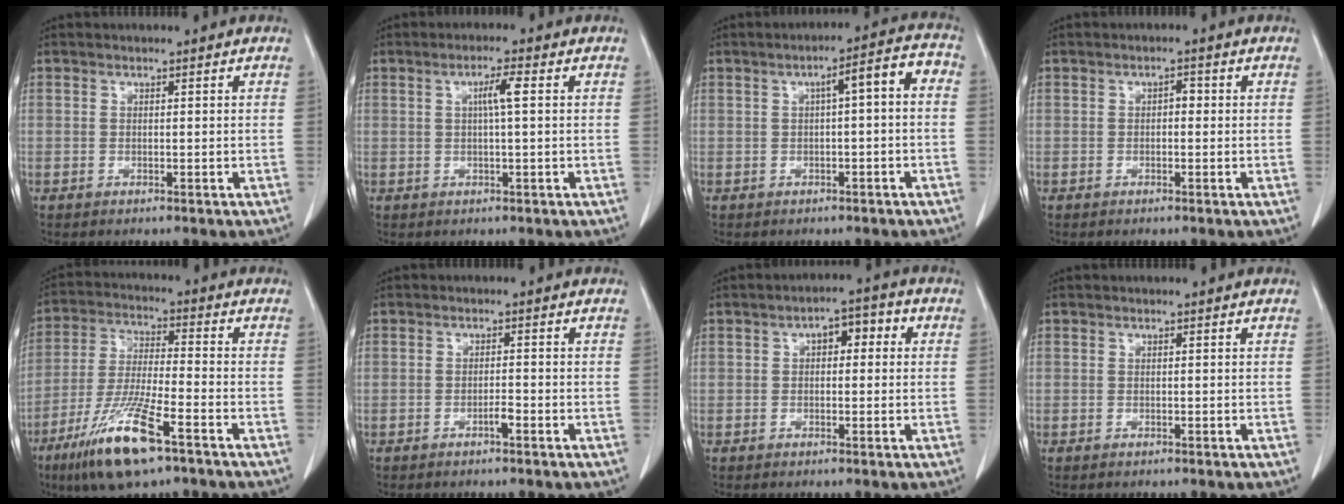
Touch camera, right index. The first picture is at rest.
{"total": 3.2, "force": [0.6, 0.0, 3.1], "torque": [-0.055, 0.003, 0.010]}
{"total": 5.6, "force": [0.2, 1.0, 5.6], "torque": [-0.075, 0.026, -0.001]}
{"total": 1.3, "force": [0.0, 0.7, 1.0], "torque": [-0.011, 0.005, -0.003]}
{"total": 13.4, "force": [-7.8, 1.5, 10.8], "torque": [-0.223, -0.033, -0.140]}
{"total": 1.3, "force": [-0.9, 0.1, 1.0], "torque": [-0.019, 0.001, -0.015]}
{"total": 4.8, "force": [0.9, 2.3, 4.1], "torque": [-0.056, 0.032, 0.009]}
{"total": 0.0}